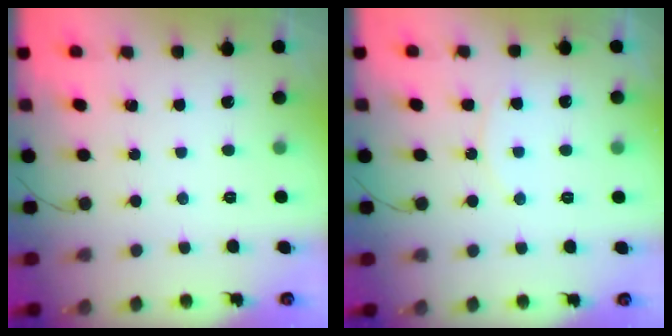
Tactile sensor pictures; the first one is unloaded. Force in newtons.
{"total": 5.1, "press": 5.1, "slide": 0.6}